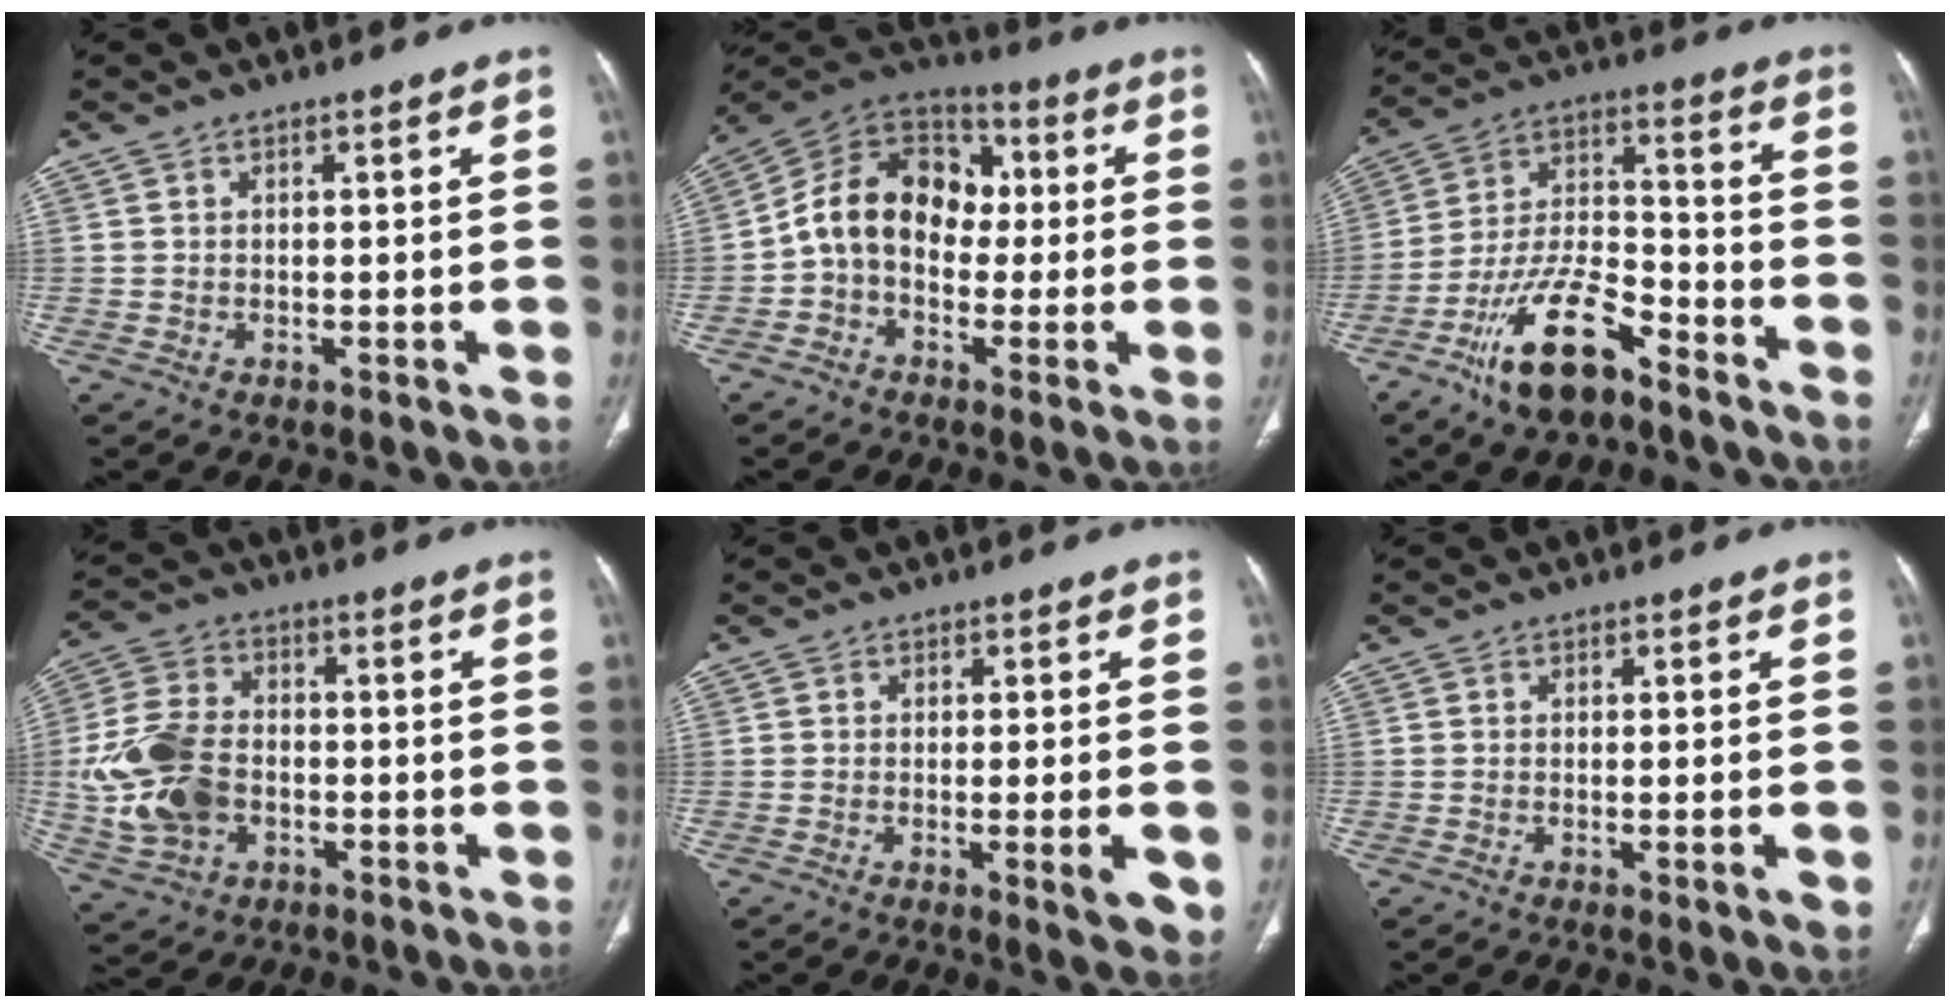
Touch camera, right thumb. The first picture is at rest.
{"total": 13.9, "force": [0.0, 10.9, 8.5], "torque": [-0.115, 0.044, -0.017]}
{"total": 15.2, "force": [-10.0, 6.6, 9.4], "torque": [-0.170, 0.076, -0.184]}
{"total": 14.2, "force": [-2.4, 10.1, 9.6], "torque": [-0.194, 0.016, -0.043]}
{"total": 5.5, "force": [-1.2, 1.4, 5.2], "torque": [-0.069, -0.010, -0.013]}
{"total": 2.4, "force": [-0.3, 0.7, 2.3], "torque": [-0.038, -0.004, -0.001]}